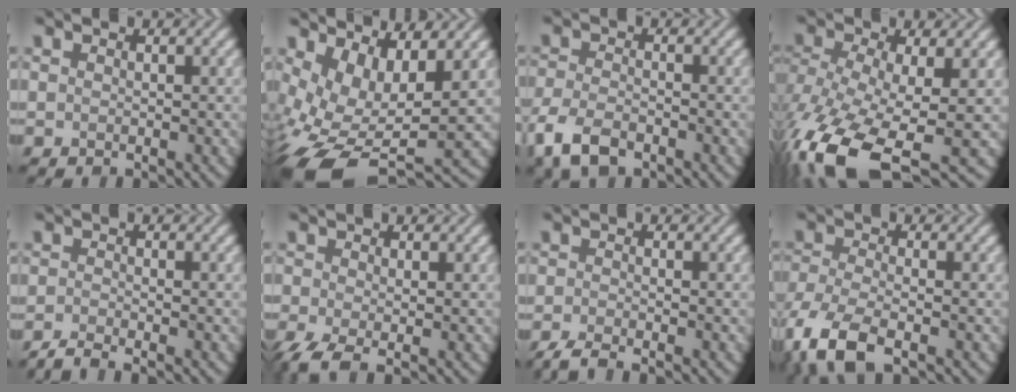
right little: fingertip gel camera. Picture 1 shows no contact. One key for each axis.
{"total": 8.9, "fx": -1.0, "fy": 4.4, "fz": 7.7, "tx": -0.154, "ty": -0.030, "tz": -0.007}
{"total": 5.0, "fx": -3.3, "fy": 2.3, "fz": 3.0, "tx": -0.065, "ty": -0.002, "tz": -0.075}
{"total": 12.9, "fx": -6.1, "fy": 4.8, "fz": 10.3, "tx": -0.233, "ty": -0.021, "tz": -0.106}
{"total": 2.2, "fx": -1.7, "fy": 0.3, "fz": 1.3, "tx": -0.023, "ty": -0.007, "tz": -0.046}
{"total": 3.5, "fx": -1.8, "fy": 1.3, "fz": 2.7, "tx": -0.065, "ty": -0.010, "tz": -0.041}
{"total": 2.4, "fx": -2.0, "fy": 0.3, "fz": 1.4, "tx": -0.030, "ty": -0.007, "tz": -0.047}
{"total": 6.5, "fx": -3.8, "fy": 2.5, "fz": 4.7, "tx": -0.110, "ty": -0.017, "tz": -0.083}